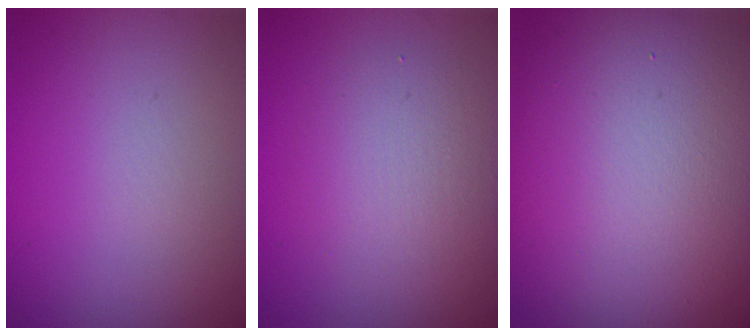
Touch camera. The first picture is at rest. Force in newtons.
{"total": 3.7, "press": 3.6, "slide": 0.3}
{"total": 16.3, "press": 16.3, "slide": 0.9}